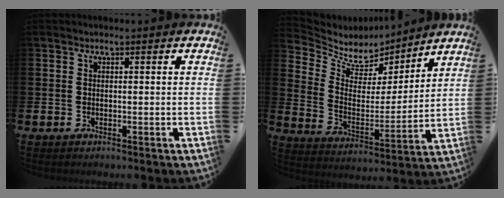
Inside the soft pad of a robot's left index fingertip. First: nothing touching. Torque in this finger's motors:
{"motor_torque": [0.06, -0.24, 0.01, -0.01]}